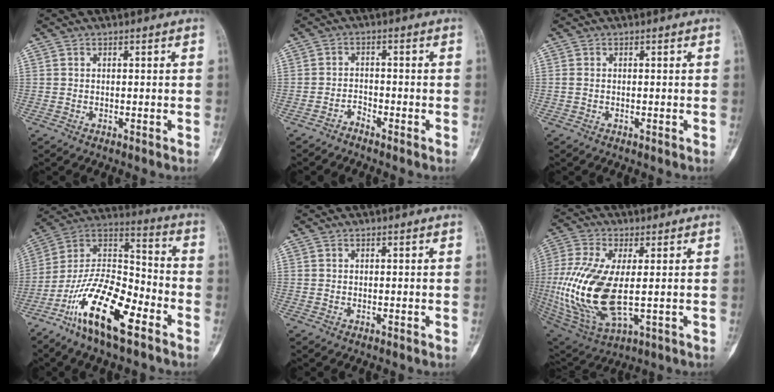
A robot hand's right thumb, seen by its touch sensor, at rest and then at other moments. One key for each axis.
{"total": 1.8, "fx": -1.7, "fy": 0.6, "fz": 0.1, "tx": 0.001, "ty": 0.011, "tz": -0.034}
{"total": 0.7, "fx": 0.0, "fy": 0.5, "fz": 0.6, "tx": -0.015, "ty": -0.001, "tz": 0.001}
{"total": 19.0, "fx": -10.5, "fy": 6.7, "fz": 14.4, "tx": -0.265, "ty": 0.070, "tz": -0.199}
{"total": 0.0}
{"total": 19.1, "fx": -0.7, "fy": 8.5, "fz": 17.1, "tx": -0.384, "ty": -0.013, "tz": 0.003}